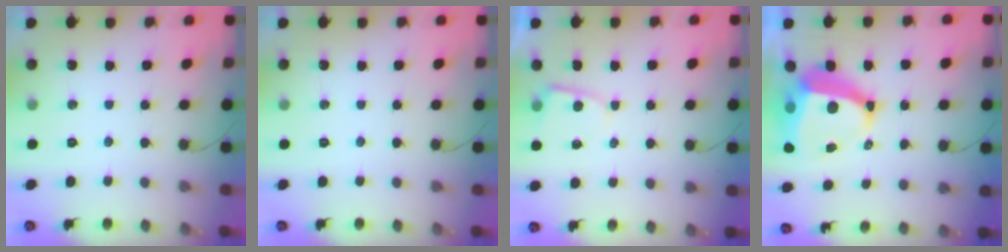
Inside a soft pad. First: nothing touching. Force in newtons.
{"total": 0.0}
{"total": 3.2, "press": 3.2, "slide": 0.3}
{"total": 11.1, "press": 11.0, "slide": 1.2}